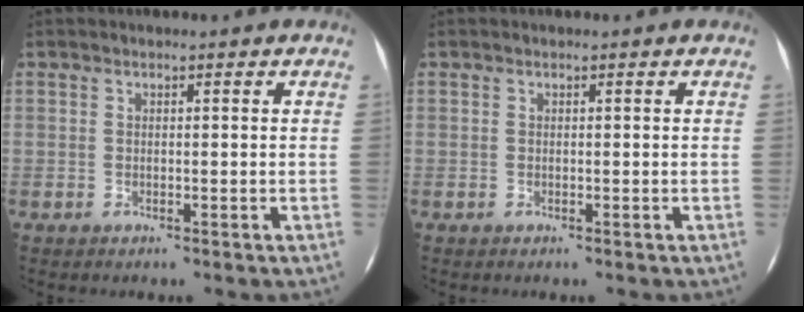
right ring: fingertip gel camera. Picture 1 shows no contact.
{"total": 0.0}